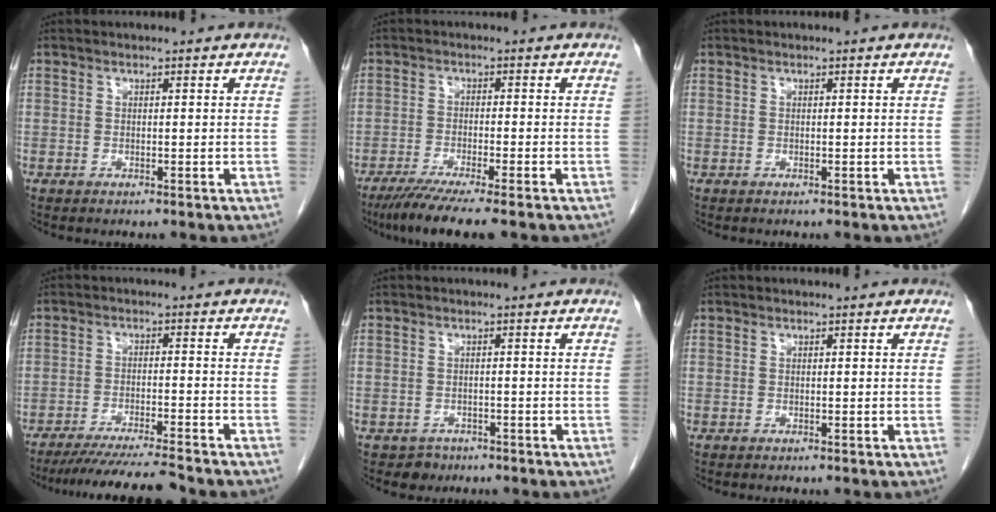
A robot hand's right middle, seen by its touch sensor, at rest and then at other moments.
{"total": 7.7, "force": [-5.9, -0.3, 4.9], "torque": [-0.076, -0.020, -0.097]}
{"total": 0.0}
{"total": 10.1, "force": [-9.2, -0.9, 4.1], "torque": [-0.052, -0.020, -0.149]}
{"total": 1.9, "force": [-1.2, 1.5, 0.0], "torque": [-0.003, 0.007, -0.017]}
{"total": 0.0}